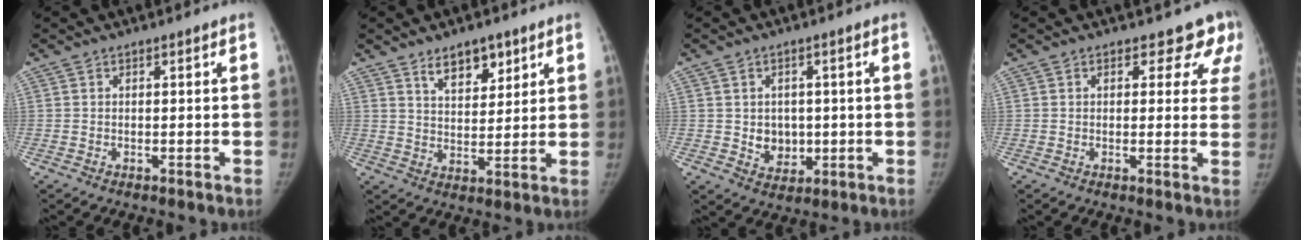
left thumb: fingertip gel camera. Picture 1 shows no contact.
{"total": 7.6, "force": [4.8, 4.0, 4.3], "torque": [-0.032, -0.033, 0.083]}
{"total": 5.4, "force": [-0.1, 4.7, 2.7], "torque": [-0.008, -0.002, 0.010]}
{"total": 7.3, "force": [6.0, 3.9, 1.3], "torque": [0.043, -0.022, 0.042]}